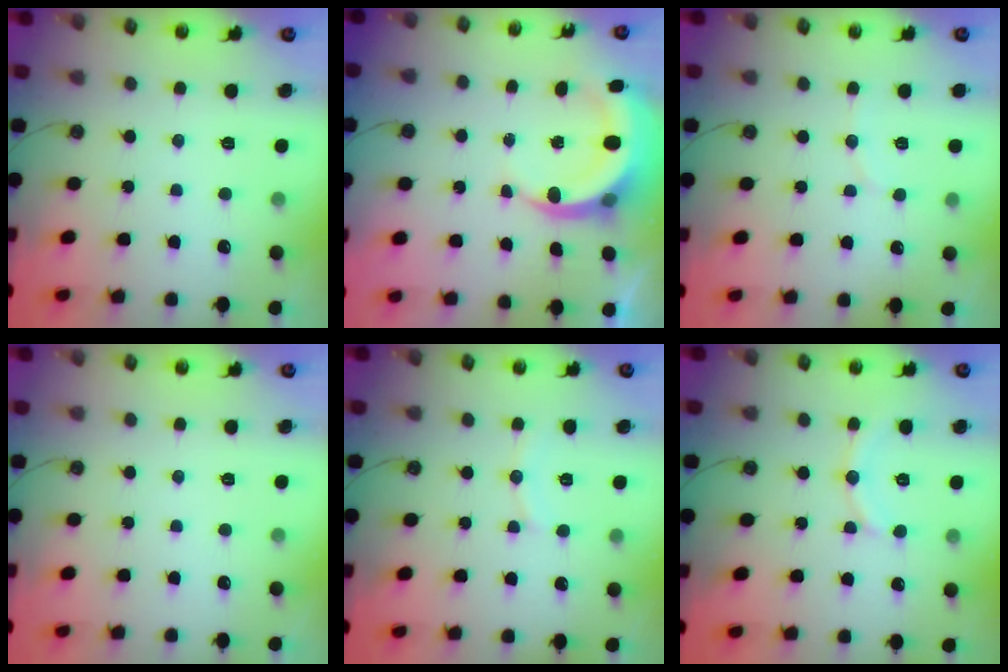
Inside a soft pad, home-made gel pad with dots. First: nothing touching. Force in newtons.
{"total": 7.0, "press": 6.9, "slide": 0.9}
{"total": 4.6, "press": 4.5, "slide": 0.9}
{"total": 0.0}
{"total": 5.5, "press": 5.5, "slide": 0.1}
{"total": 9.9, "press": 9.9, "slide": 0.9}